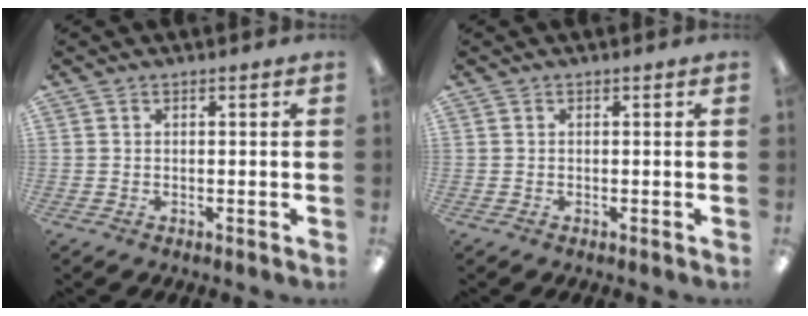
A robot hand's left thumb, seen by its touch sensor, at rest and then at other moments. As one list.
[{"total": 0.0}]